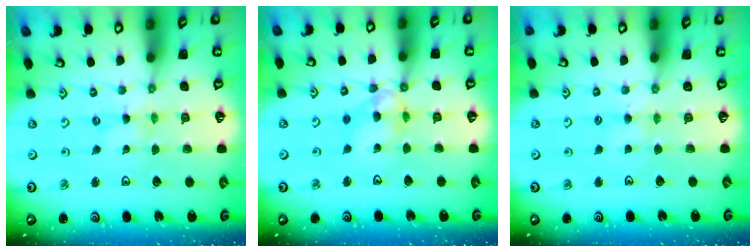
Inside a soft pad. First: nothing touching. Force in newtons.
{"total": 9.3, "press": 9.3, "slide": 0.9}
{"total": 3.8, "press": 3.7, "slide": 0.6}